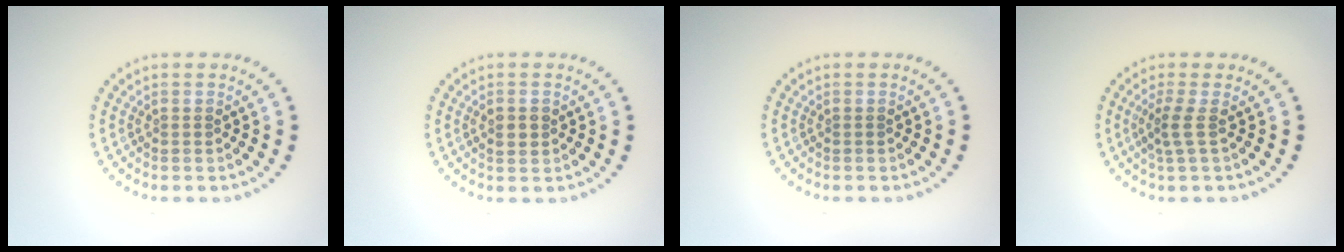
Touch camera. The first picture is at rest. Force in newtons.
{"total": 1.4, "press": 1.4, "slide": 0.2}
{"total": 0.0}
{"total": 1.8, "press": 1.2, "slide": 1.4}